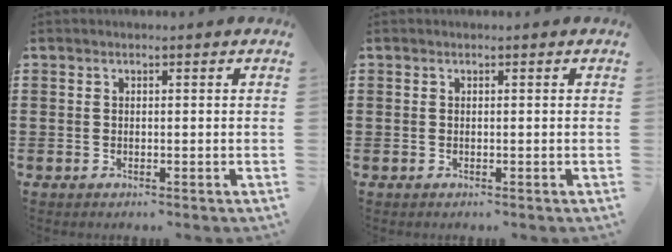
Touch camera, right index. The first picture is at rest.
{"total": 0.0}